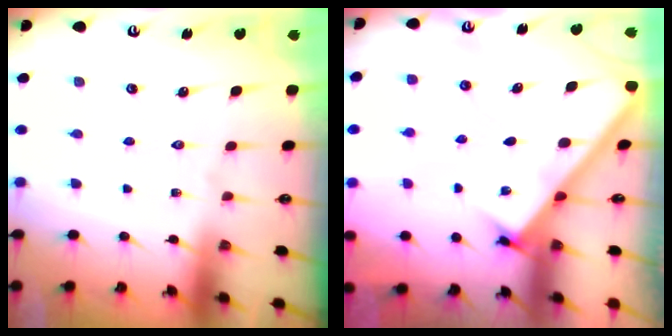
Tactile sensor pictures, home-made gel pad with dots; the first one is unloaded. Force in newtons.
{"total": 2.6, "press": 2.6, "slide": 0.3}